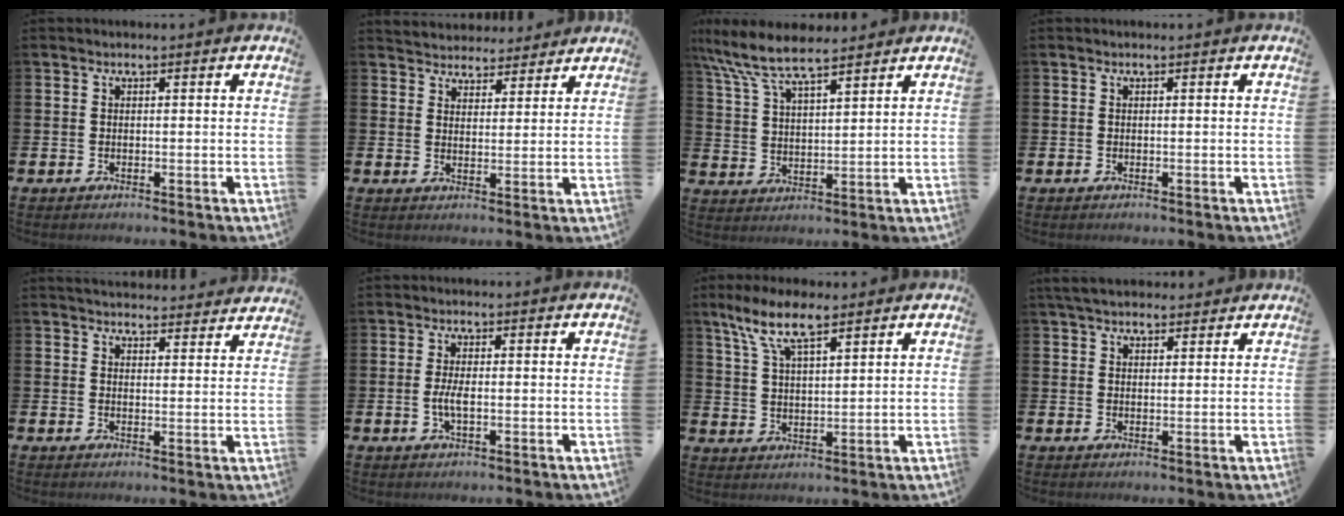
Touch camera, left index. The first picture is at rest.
{"total": 4.1, "force": [3.9, 1.1, -0.5], "torque": [-0.007, -0.023, 0.071]}
{"total": 8.7, "force": [7.7, 2.0, 3.7], "torque": [-0.105, -0.022, 0.139]}
{"total": 0.0}
{"total": 4.2, "force": [4.2, 0.6, 0.2], "torque": [-0.004, -0.026, 0.075]}
{"total": 2.6, "force": [-0.4, 0.9, 2.4], "torque": [-0.042, -0.002, -0.007]}
{"total": 8.4, "force": [6.2, 2.6, 5.0], "torque": [-0.105, -0.013, 0.111]}
{"total": 4.5, "force": [4.0, 1.6, 1.3], "torque": [-0.028, -0.012, 0.075]}